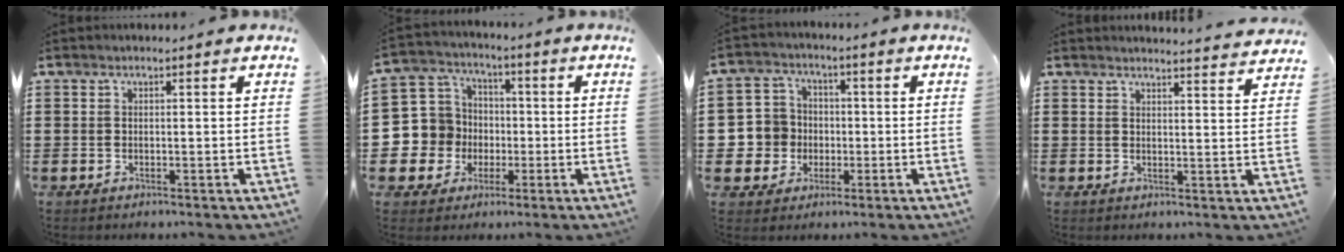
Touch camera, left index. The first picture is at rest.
{"total": 8.4, "force": [-1.1, 8.3, 0.7], "torque": [-0.074, 0.005, -0.022]}
{"total": 6.6, "force": [-0.6, 6.5, 0.3], "torque": [-0.050, 0.009, -0.011]}
{"total": 3.1, "force": [3.0, -0.5, 0.2], "torque": [-0.005, -0.022, 0.055]}